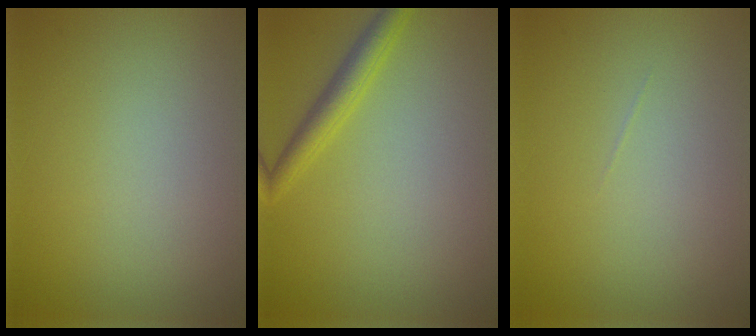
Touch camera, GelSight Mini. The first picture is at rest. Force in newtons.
{"total": 2.3, "press": 2.3, "slide": 0.2}
{"total": 0.0}